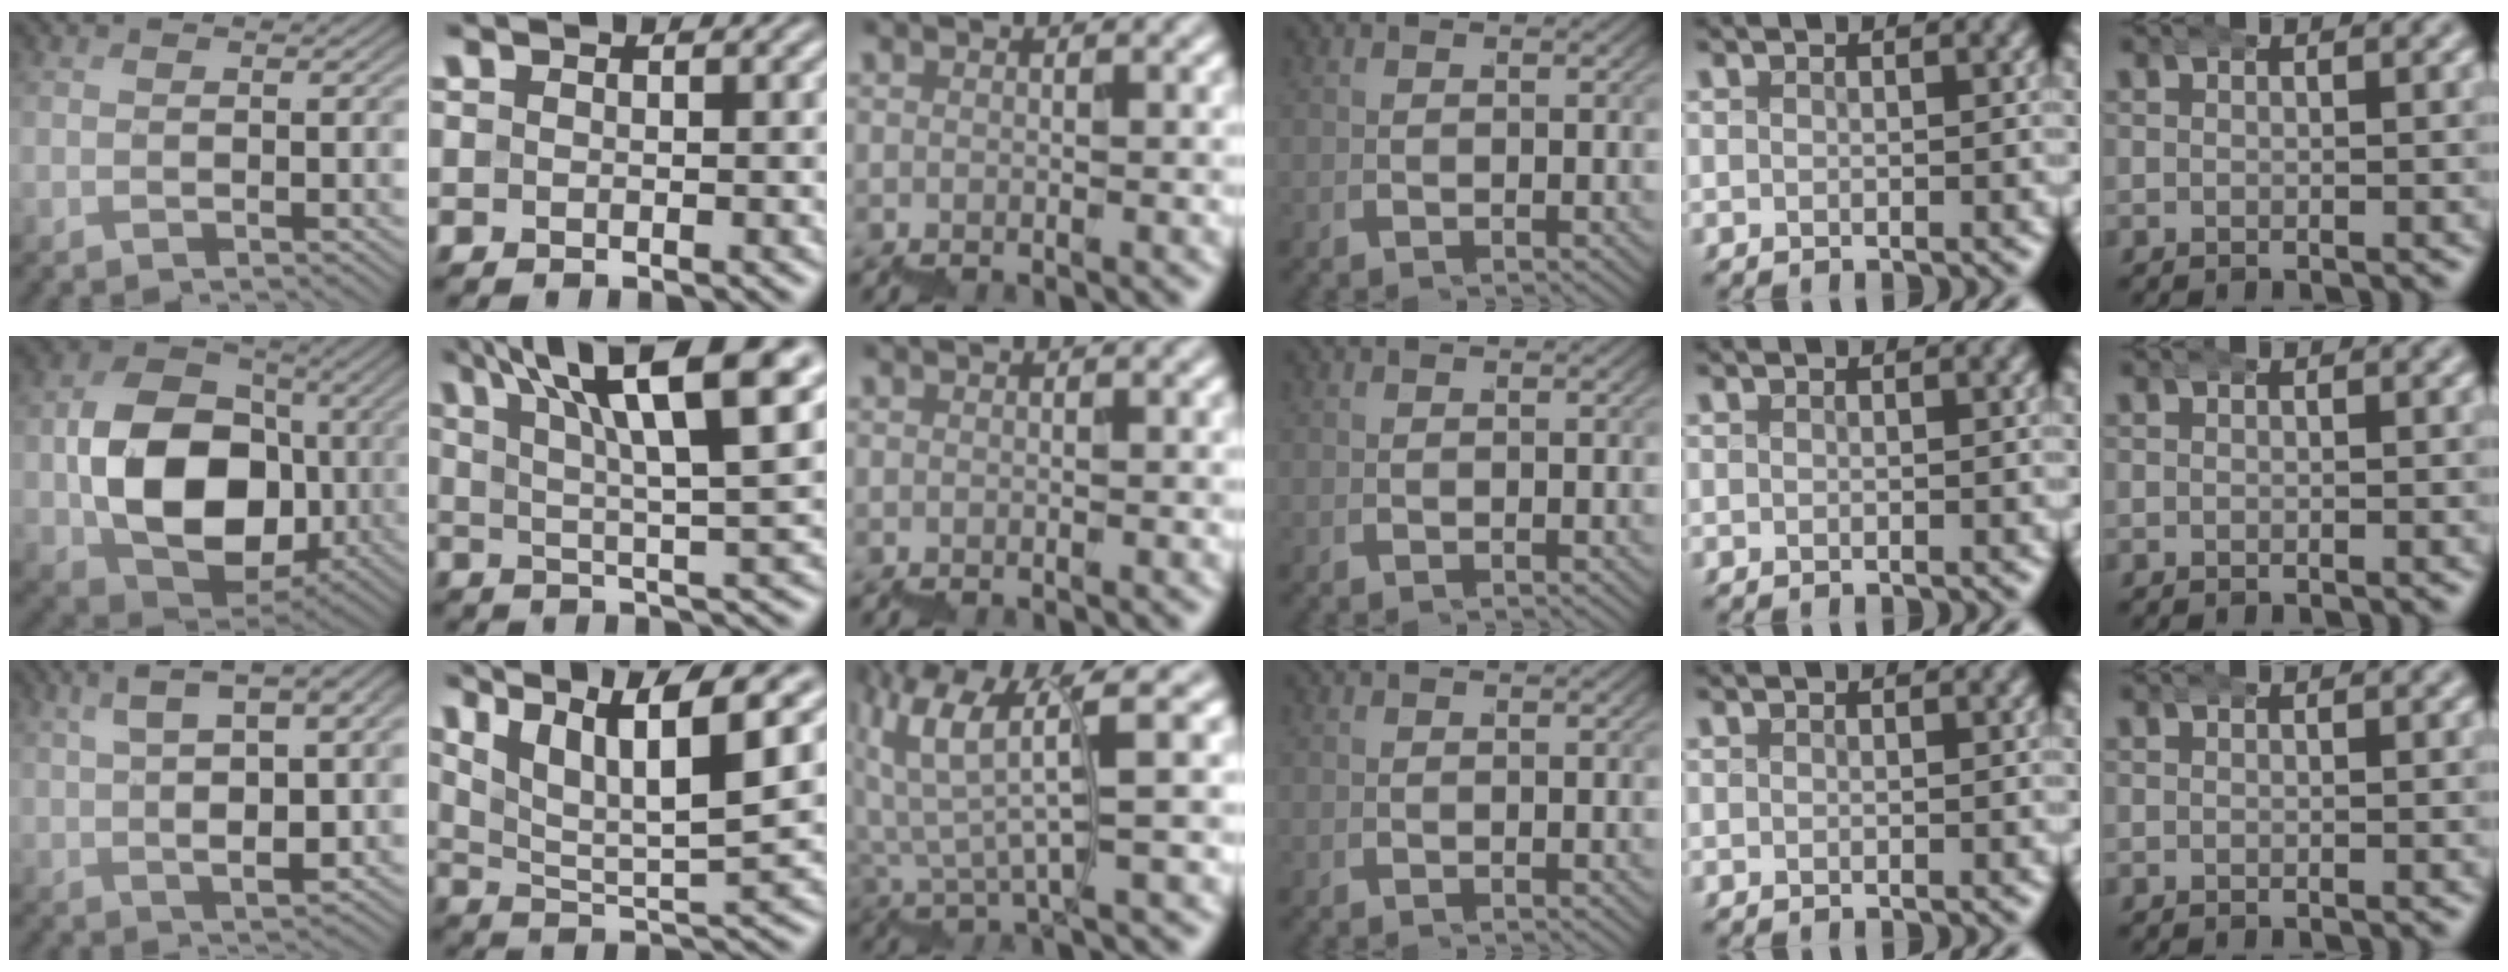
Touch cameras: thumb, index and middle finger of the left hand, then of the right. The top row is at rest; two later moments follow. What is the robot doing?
{"motion": "wrap", "object": "bubble wrap"}